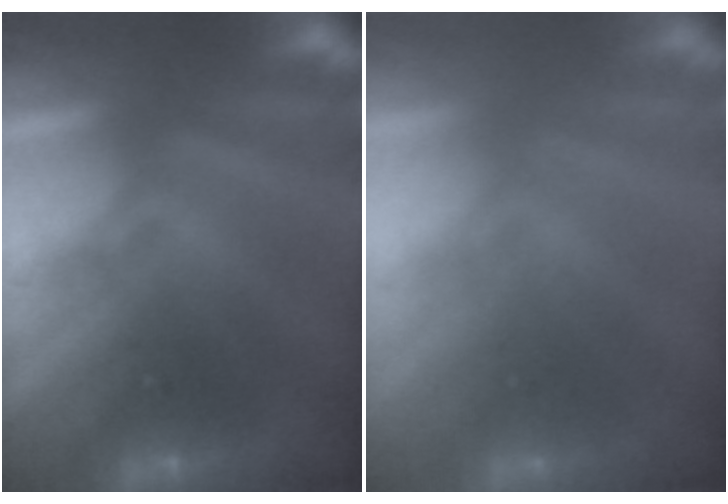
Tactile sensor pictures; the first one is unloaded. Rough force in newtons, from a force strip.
{"total": 2.7}